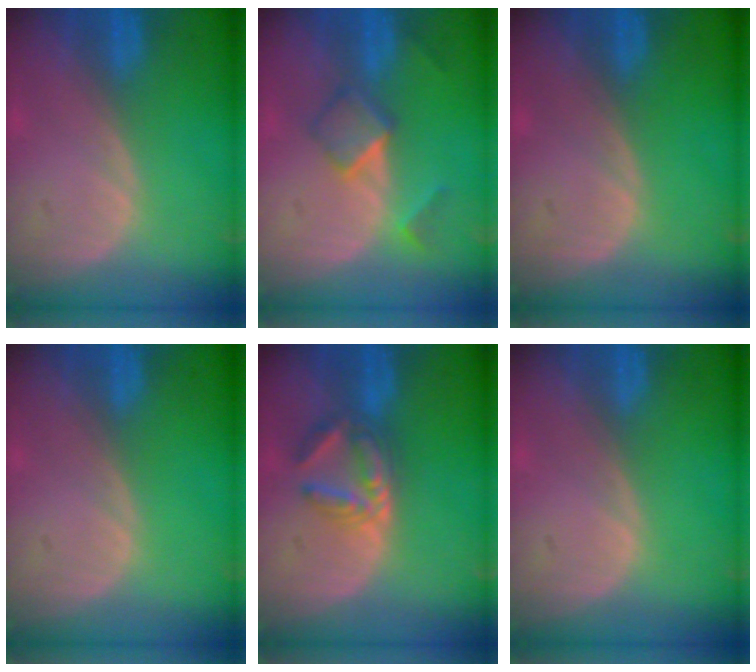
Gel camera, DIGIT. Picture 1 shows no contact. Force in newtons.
{"total": 5.4, "press": 4.7, "slide": 2.5}
{"total": 0.0}
{"total": 0.0}
{"total": 5.8, "press": 5.0, "slide": 2.8}
{"total": 0.0}